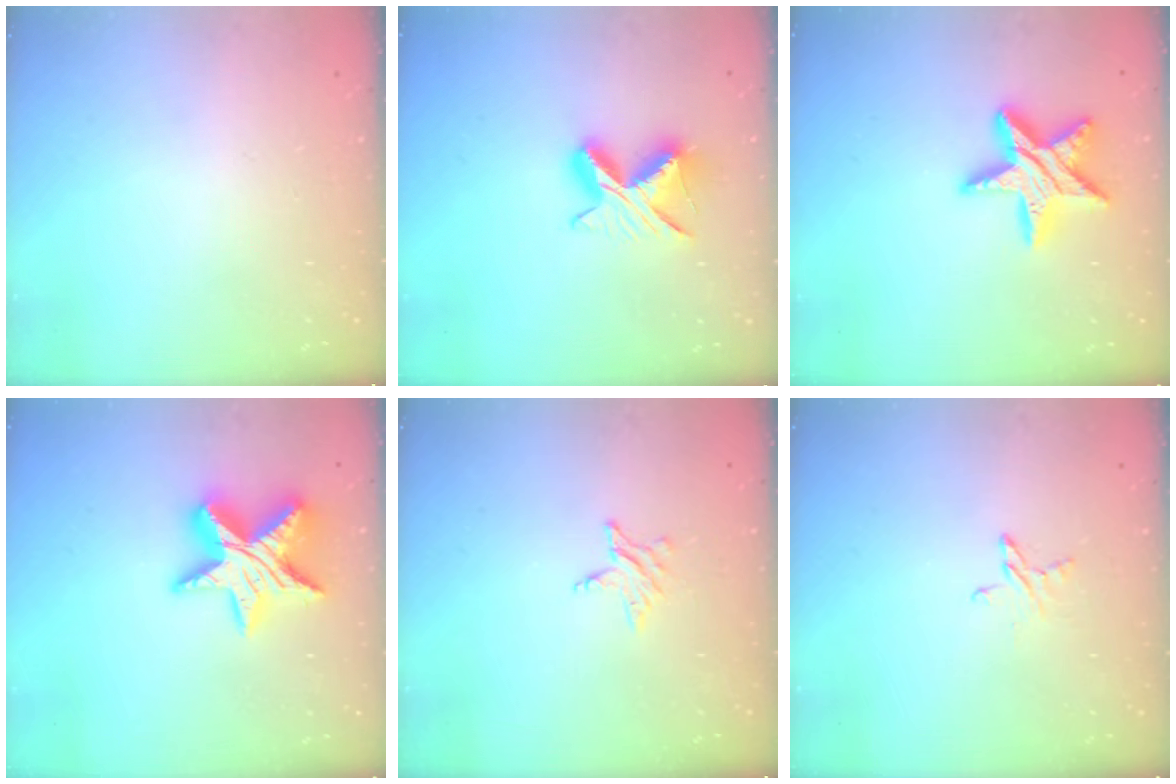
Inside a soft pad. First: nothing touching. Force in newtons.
{"total": 8.9, "press": 8.8, "slide": 1.0}
{"total": 14.9, "press": 14.8, "slide": 1.0}
{"total": 16.3, "press": 16.2, "slide": 1.1}
{"total": 3.2, "press": 3.2, "slide": 0.4}
{"total": 3.8, "press": 3.8, "slide": 0.4}